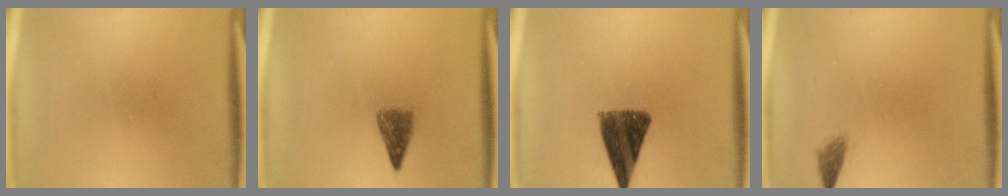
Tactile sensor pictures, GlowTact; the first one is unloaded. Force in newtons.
{"total": 2.9}
{"total": 10.3}
{"total": 1.3}